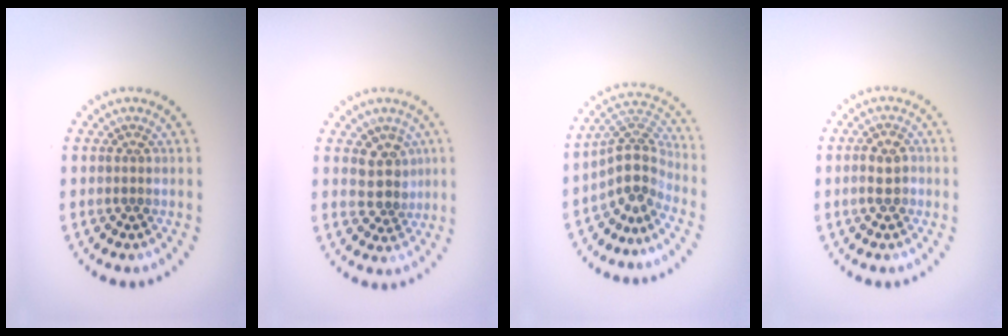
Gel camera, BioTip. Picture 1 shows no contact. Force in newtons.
{"total": 2.8, "press": 2.5, "slide": 1.3}
{"total": 4.0, "press": 2.9, "slide": 2.7}
{"total": 2.1, "press": 2.1, "slide": 0.5}